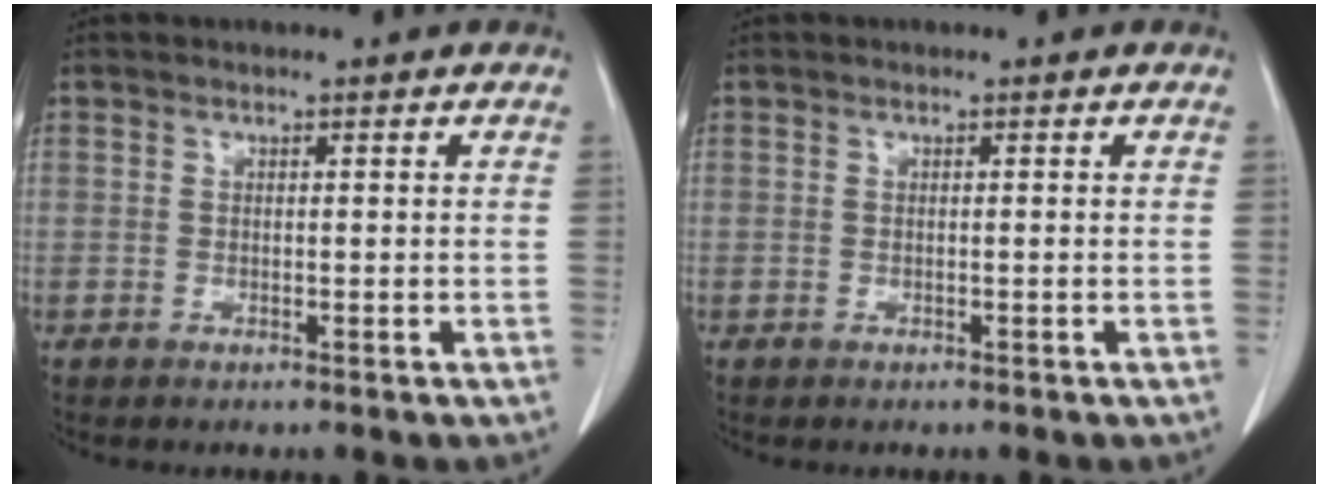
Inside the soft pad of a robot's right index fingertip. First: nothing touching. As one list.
[{"total": 0.0}]